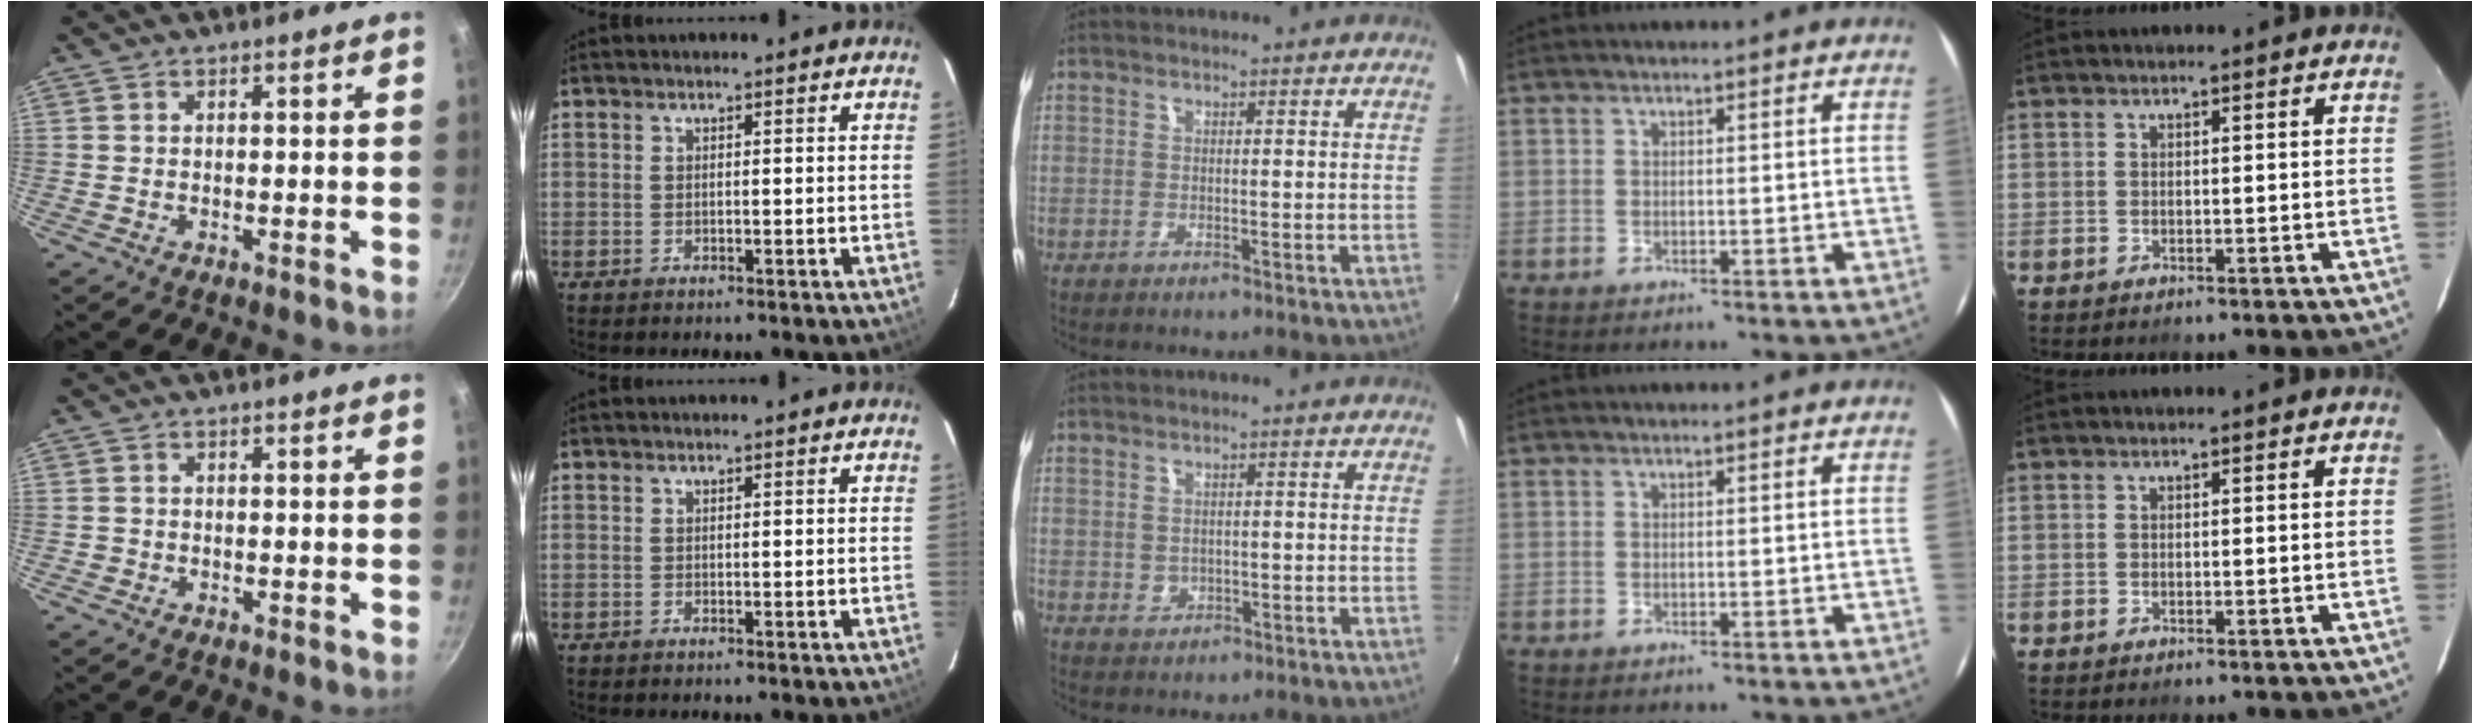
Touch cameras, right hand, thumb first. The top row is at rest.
{"thumb": {"total": 0.7, "force": [-0.2, 0.7, 0.0], "torque": [0.001, 0.002, -0.004]}, "middle": {"total": 1.3, "force": [0.1, 1.2, 0.4], "torque": [-0.004, 0.002, 0.002]}}